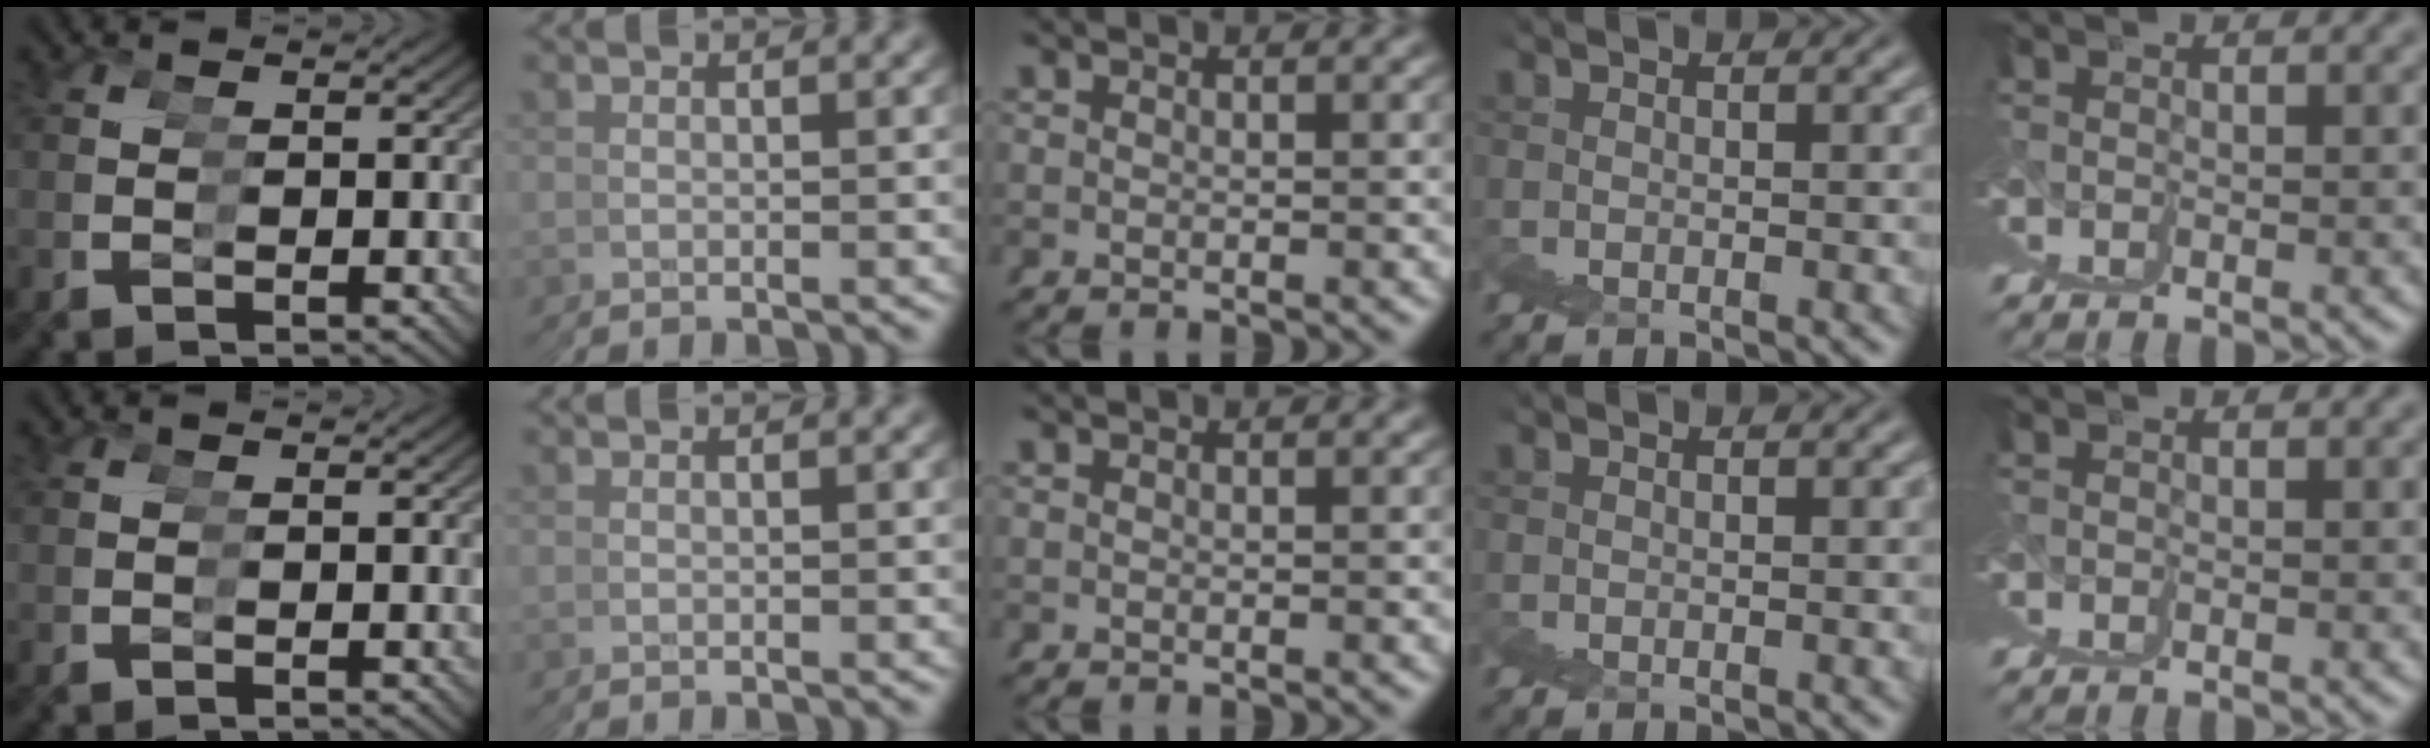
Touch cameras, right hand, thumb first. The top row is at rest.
{}